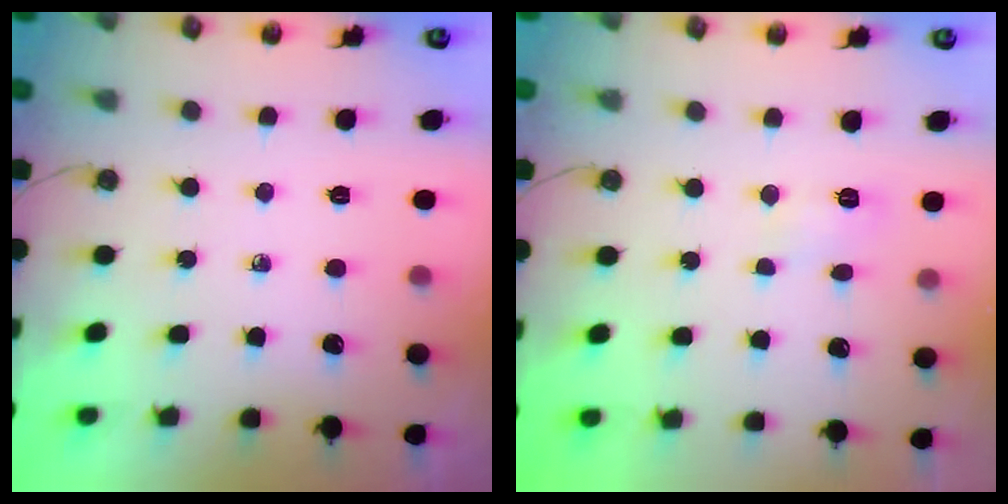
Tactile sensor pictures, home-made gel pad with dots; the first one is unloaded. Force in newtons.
{"total": 3.9, "press": 3.8, "slide": 0.5}